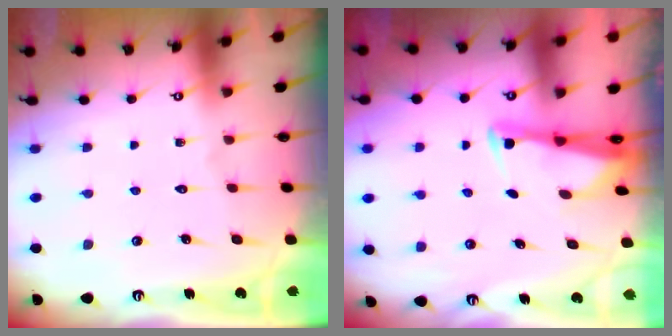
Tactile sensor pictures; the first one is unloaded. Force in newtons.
{"total": 2.8, "press": 2.8, "slide": 0.5}